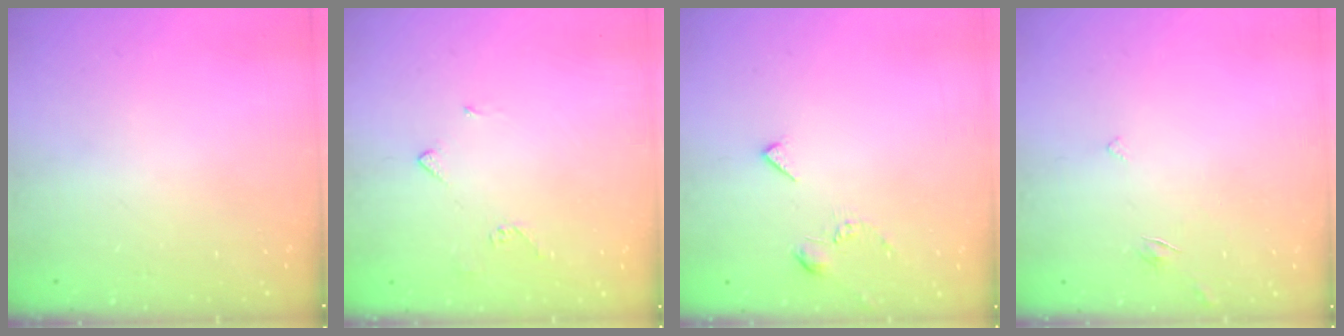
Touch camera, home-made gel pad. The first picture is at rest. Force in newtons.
{"total": 3.3, "press": 3.3, "slide": 0.5}
{"total": 3.0, "press": 2.9, "slide": 0.7}
{"total": 2.8, "press": 2.8, "slide": 0.3}